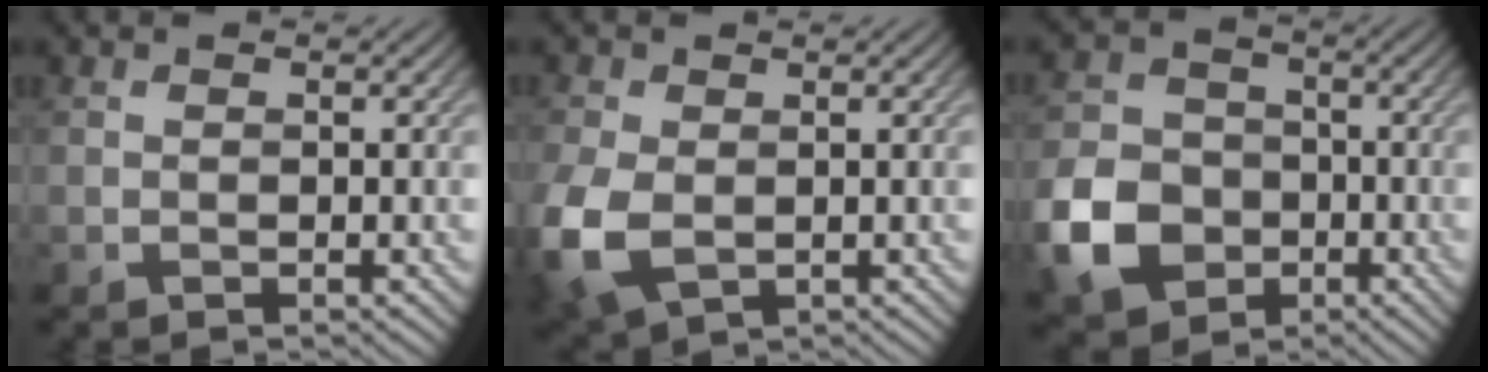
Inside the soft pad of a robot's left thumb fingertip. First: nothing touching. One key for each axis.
{"total": 8.1, "fx": -1.6, "fy": 5.5, "fz": 5.8, "tx": -0.185, "ty": -0.023, "tz": -0.026}
{"total": 9.7, "fx": -3.7, "fy": 7.6, "fz": 4.6, "tx": -0.123, "ty": -0.018, "tz": -0.086}